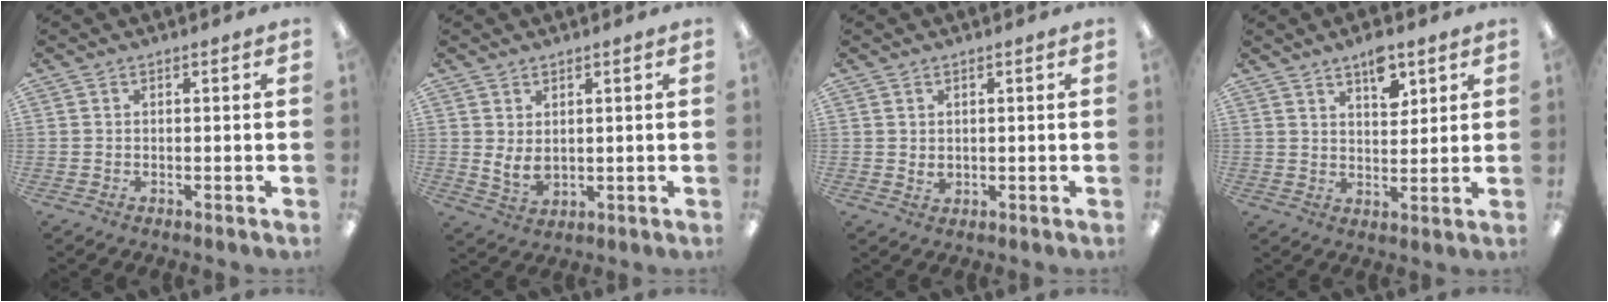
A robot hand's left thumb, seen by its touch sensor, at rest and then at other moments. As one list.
[{"total": 4.2, "force": [1.4, 2.6, 3.0], "torque": [-0.049, -0.014, 0.026]}, {"total": 1.6, "force": [0.8, 1.1, 0.8], "torque": [-0.008, -0.003, 0.013]}, {"total": 7.2, "force": [5.0, 3.4, 3.9], "torque": [-0.041, -0.029, 0.081]}]